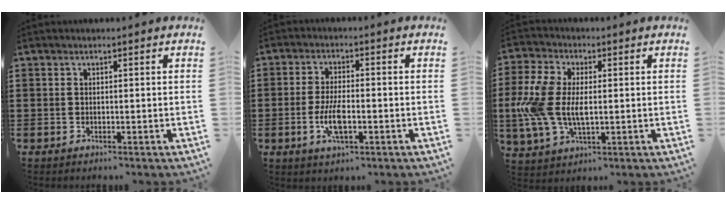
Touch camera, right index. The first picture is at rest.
{"total": 5.5, "force": [-1.5, 1.9, 4.9], "torque": [-0.110, -0.003, -0.034]}
{"total": 9.6, "force": [-0.2, 5.5, 7.8], "torque": [-0.192, 0.000, -0.011]}